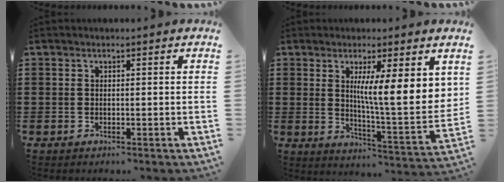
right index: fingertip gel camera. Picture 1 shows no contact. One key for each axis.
{"total": 8.6, "fx": 3.3, "fy": 1.1, "fz": 7.8, "tx": -0.126, "ty": -0.031, "tz": 0.048}